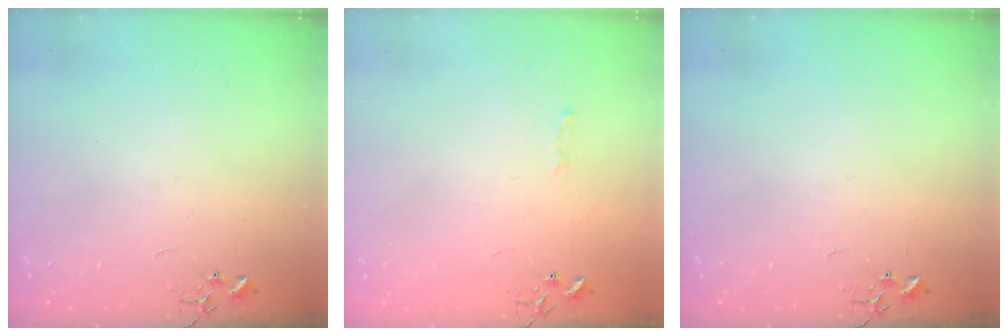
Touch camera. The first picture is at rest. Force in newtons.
{"total": 3.3, "press": 3.3, "slide": 0.5}
{"total": 0.0}